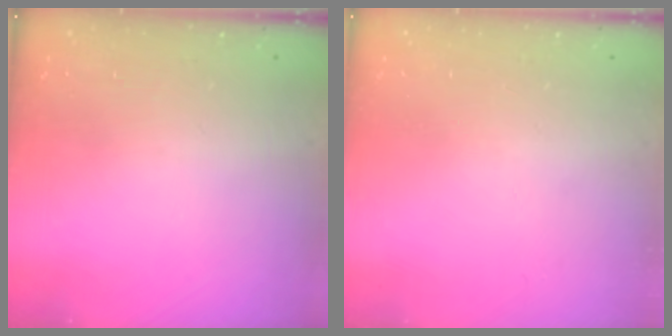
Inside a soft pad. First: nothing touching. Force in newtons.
{"total": 0.0}